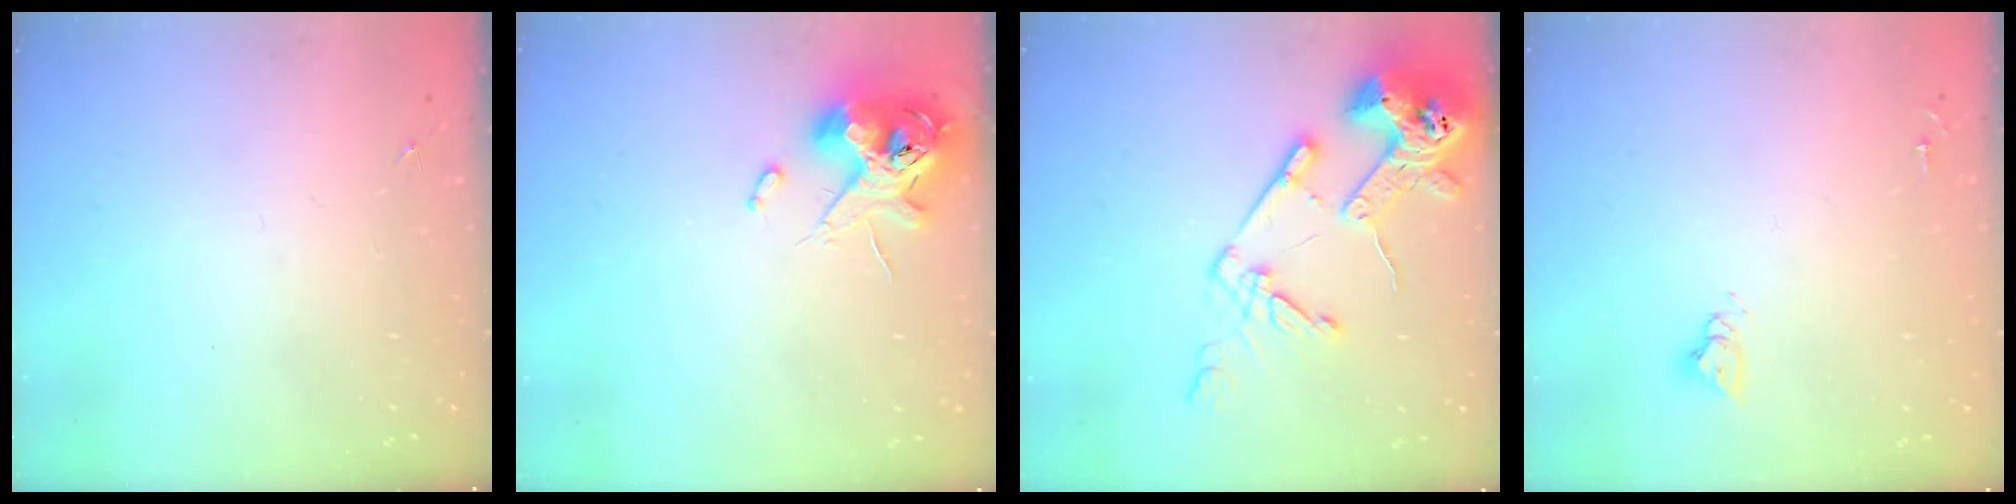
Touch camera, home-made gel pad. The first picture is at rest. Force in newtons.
{"total": 12.6, "press": 12.5, "slide": 2.0}
{"total": 17.2, "press": 17.1, "slide": 2.2}
{"total": 4.8, "press": 4.8, "slide": 0.3}